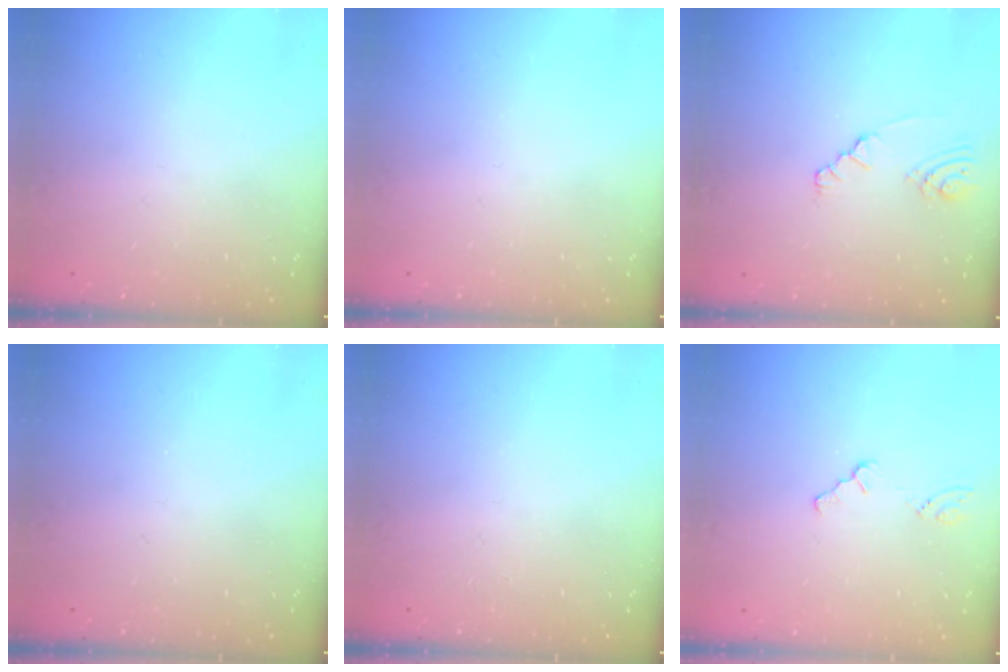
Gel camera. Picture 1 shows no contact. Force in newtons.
{"total": 0.0}
{"total": 3.2, "press": 3.2, "slide": 0.5}
{"total": 0.0}
{"total": 0.0}
{"total": 0.0}